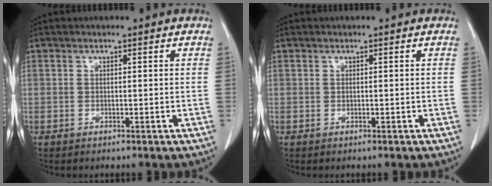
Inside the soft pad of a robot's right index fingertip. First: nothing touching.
{"total": 0.0}